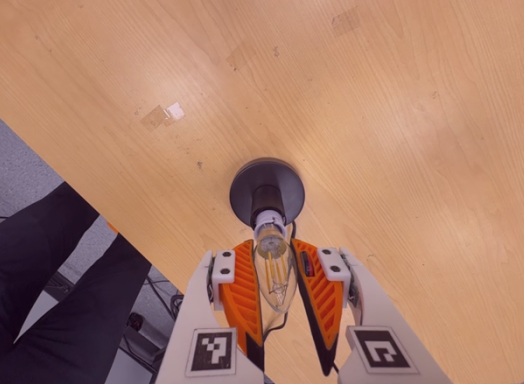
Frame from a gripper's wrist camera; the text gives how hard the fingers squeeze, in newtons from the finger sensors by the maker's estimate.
{"total": 10.3, "left": 9.4, "right": 11.2}